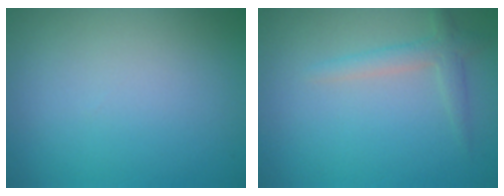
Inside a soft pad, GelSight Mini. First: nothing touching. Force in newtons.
{"total": 2.0, "press": 2.0, "slide": 0.2}